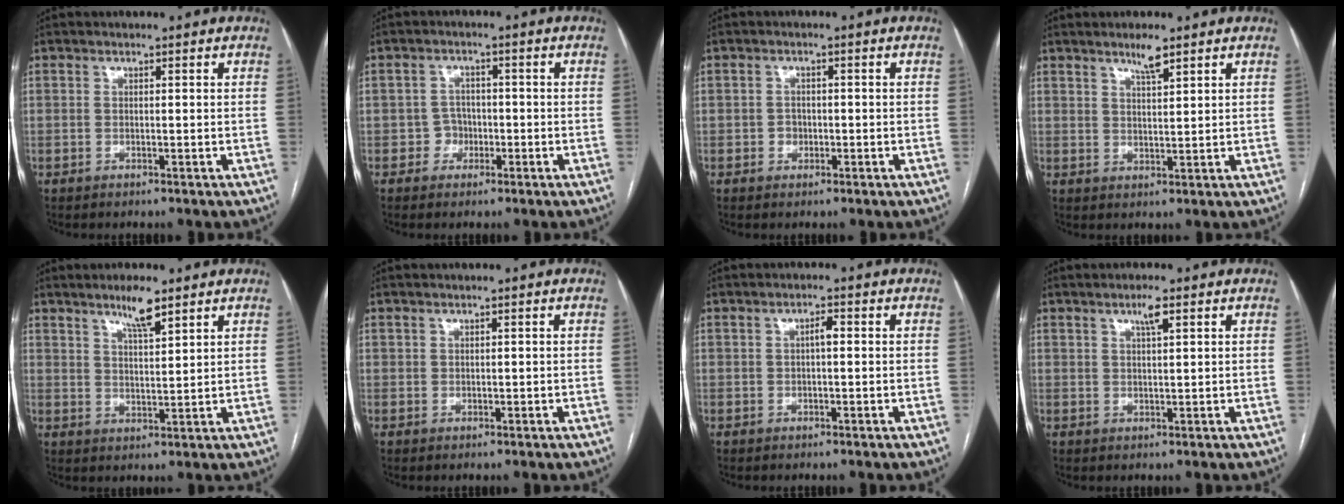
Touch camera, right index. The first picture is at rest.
{"total": 2.7, "force": [-0.9, 2.5, 0.0], "torque": [0.013, 0.012, -0.019]}
{"total": 1.5, "force": [-0.5, 1.4, 0.3], "torque": [0.001, 0.006, -0.007]}
{"total": 3.3, "force": [2.6, 0.3, 2.0], "torque": [-0.037, -0.004, 0.046]}
{"total": 5.2, "force": [3.9, 0.6, 3.4], "torque": [-0.058, -0.005, 0.066]}
{"total": 0.5, "force": [0.3, 0.4, 0.0], "torque": [0.005, 0.001, 0.005]}
{"total": 1.5, "force": [0.3, 0.4, 1.4], "torque": [-0.023, 0.007, 0.004]}
{"total": 2.5, "force": [1.6, 0.2, 1.9], "torque": [-0.033, -0.001, 0.026]}